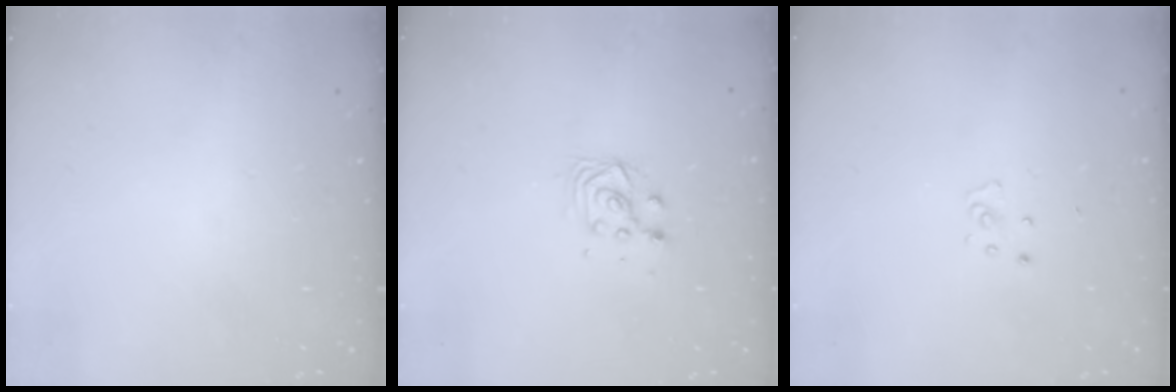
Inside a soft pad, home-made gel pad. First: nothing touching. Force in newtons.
{"total": 5.0, "press": 5.0, "slide": 0.3}
{"total": 2.6, "press": 2.6, "slide": 0.2}